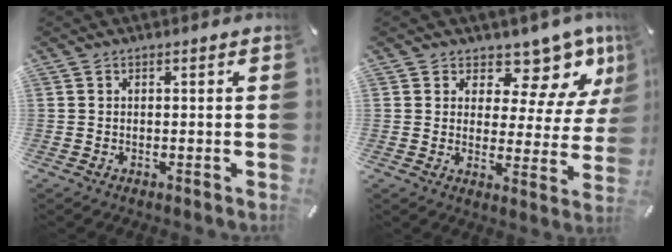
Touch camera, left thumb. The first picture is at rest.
{"total": 10.6, "force": [8.3, 5.2, 3.9], "torque": [-0.046, -0.080, 0.145]}